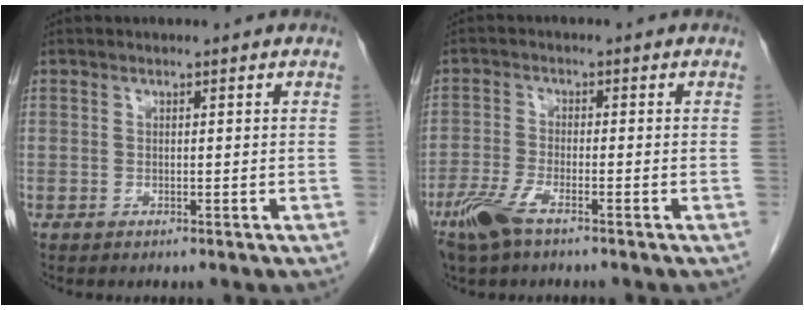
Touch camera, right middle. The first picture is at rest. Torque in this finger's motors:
{"motor_torque": [0.75, -0.51, 0.13, 0.09]}